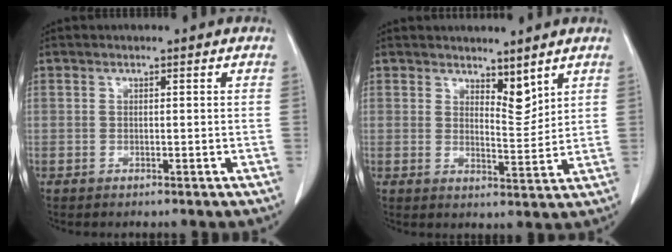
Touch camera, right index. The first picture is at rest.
{"total": 4.0, "force": [3.3, 1.3, 2.0], "torque": [-0.029, -0.012, 0.059]}